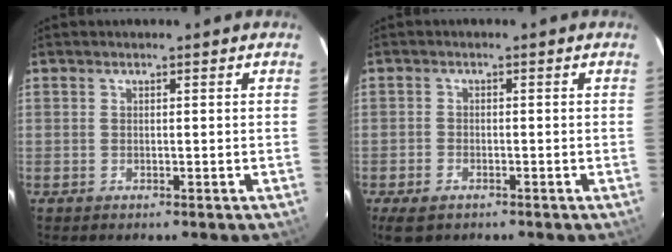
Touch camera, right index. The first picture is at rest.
{"total": 4.6, "force": [-3.0, 2.6, 2.2], "torque": [-0.061, -0.010, -0.054]}